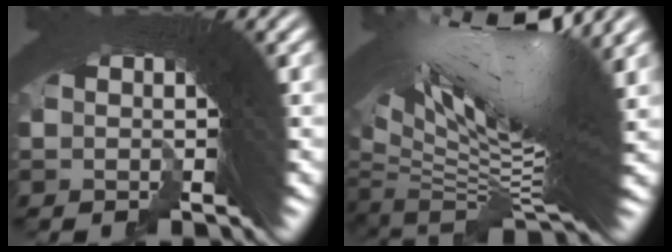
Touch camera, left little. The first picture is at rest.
{"total": 15.3, "force": [2.5, 6.6, 13.6], "torque": [-0.217, -0.001, 0.047]}